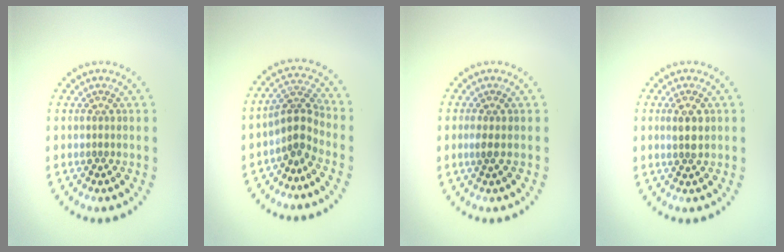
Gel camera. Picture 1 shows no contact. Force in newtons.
{"total": 2.9, "press": 2.0, "slide": 2.0}
{"total": 0.9, "press": 0.7, "slide": 0.6}
{"total": 1.7, "press": 1.7, "slide": 0.3}